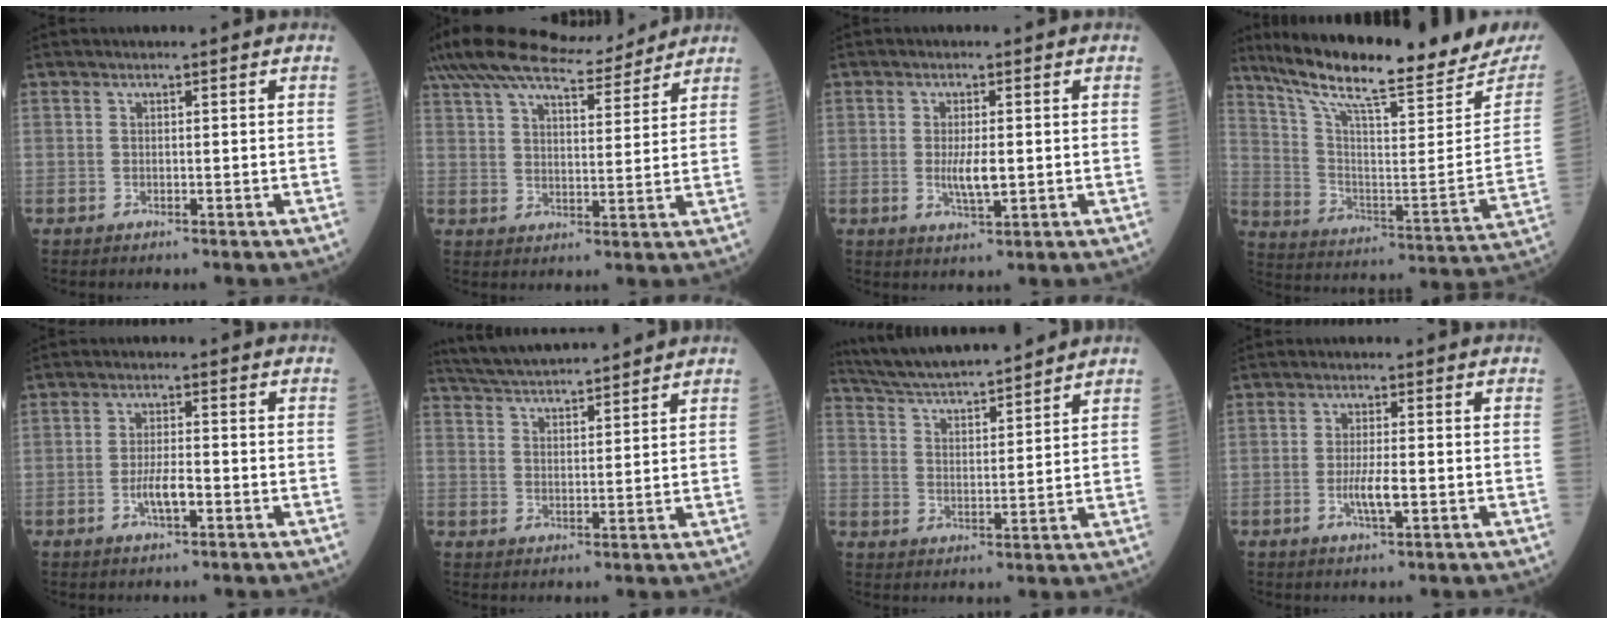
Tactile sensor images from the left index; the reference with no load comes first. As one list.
[{"total": 15.0, "force": [13.4, 2.6, 6.1], "torque": [-0.119, 0.032, 0.214]}, {"total": 3.8, "force": [-0.2, 1.0, 3.7], "torque": [-0.074, -0.006, -0.003]}, {"total": 25.3, "force": [22.1, 2.3, 12.1], "torque": [-0.211, -0.060, 0.317]}, {"total": 3.8, "force": [-1.4, 0.8, 3.4], "torque": [-0.068, 0.001, -0.027]}, {"total": 11.0, "force": [10.4, 0.6, 3.8], "torque": [-0.074, 0.026, 0.169]}, {"total": 13.9, "force": [12.8, 0.9, 5.4], "torque": [-0.100, 0.017, 0.214]}, {"total": 3.7, "force": [-1.0, 0.5, 3.5], "torque": [-0.072, -0.004, -0.019]}]